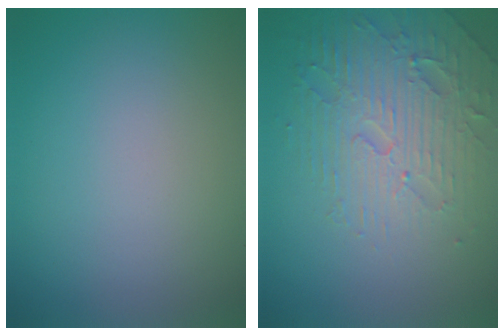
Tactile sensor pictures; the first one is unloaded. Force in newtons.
{"total": 4.7, "press": 4.6, "slide": 0.9}